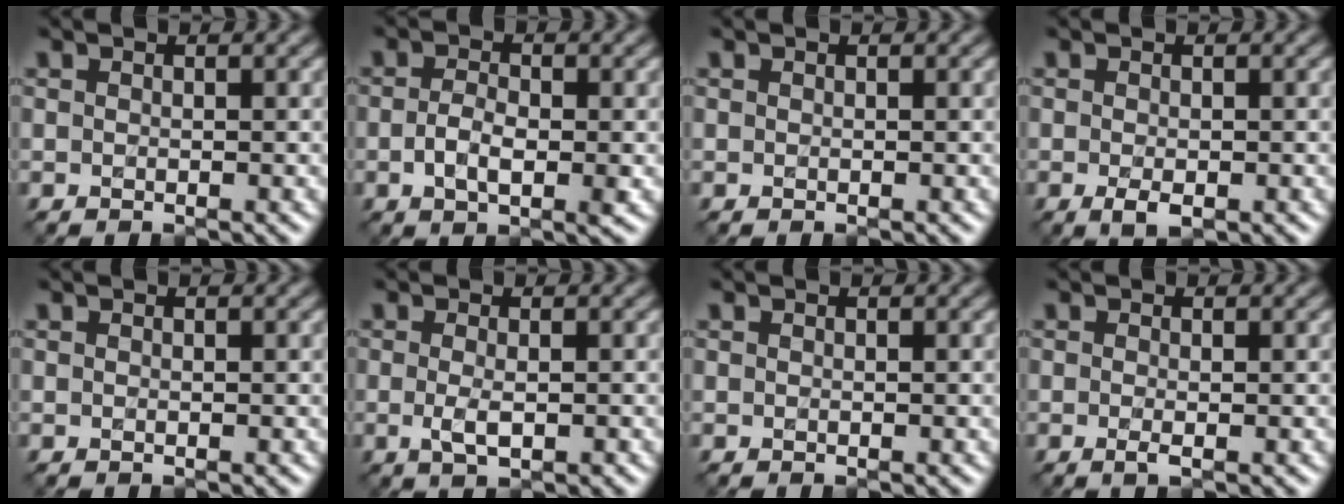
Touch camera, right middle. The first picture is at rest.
{"total": 2.7, "force": [-0.9, 1.3, 2.2], "torque": [-0.044, -0.008, -0.018]}
{"total": 0.0}
{"total": 1.7, "force": [-0.9, 0.6, 1.4], "torque": [-0.026, -0.008, -0.011]}
{"total": 0.0}
{"total": 1.7, "force": [-0.6, 0.4, 1.6], "torque": [-0.032, -0.008, -0.008]}
{"total": 0.0}
{"total": 0.9, "force": [-0.5, 0.1, 0.7], "torque": [-0.015, -0.005, -0.008]}